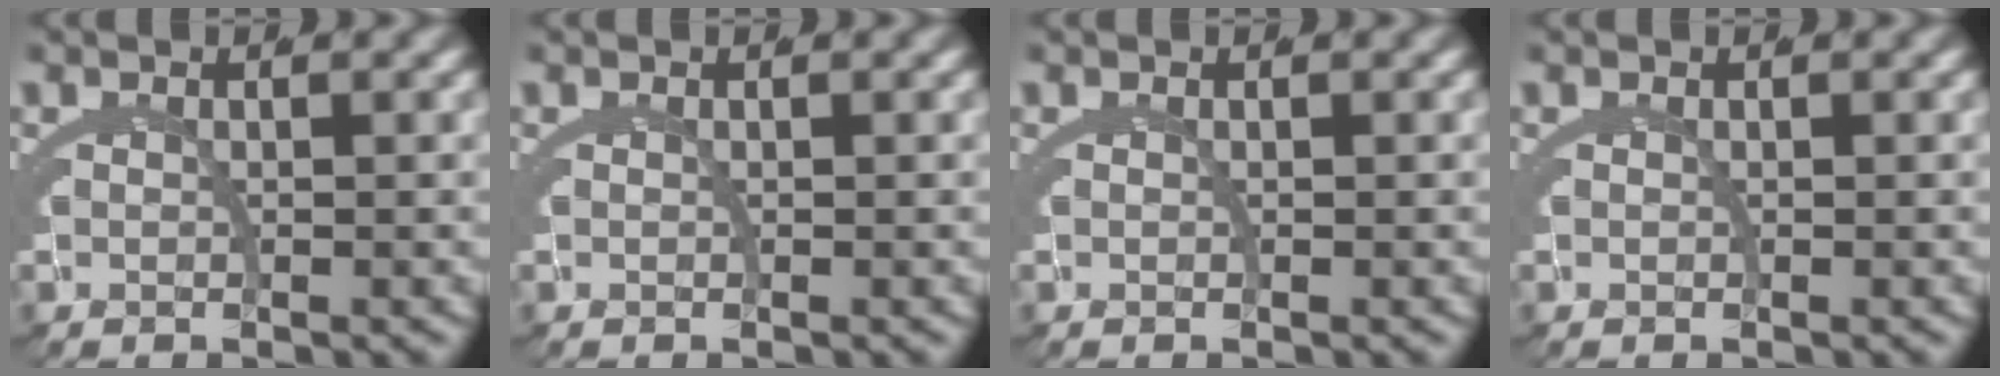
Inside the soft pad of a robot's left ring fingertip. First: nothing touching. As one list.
[{"total": 0.0}, {"total": 0.0}, {"total": 0.0}]